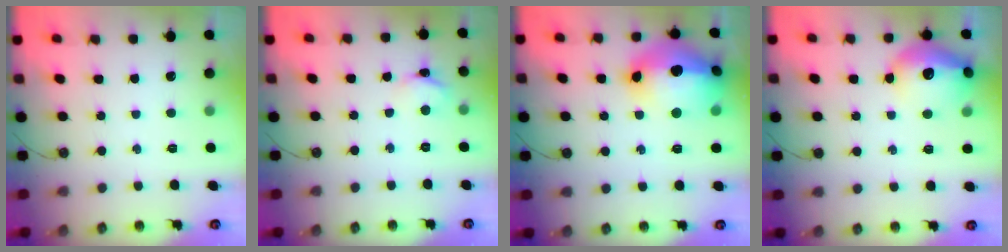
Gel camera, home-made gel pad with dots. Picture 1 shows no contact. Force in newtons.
{"total": 3.6, "press": 3.6, "slide": 0.2}
{"total": 22.3, "press": 22.2, "slide": 2.3}
{"total": 17.2, "press": 17.2, "slide": 1.4}